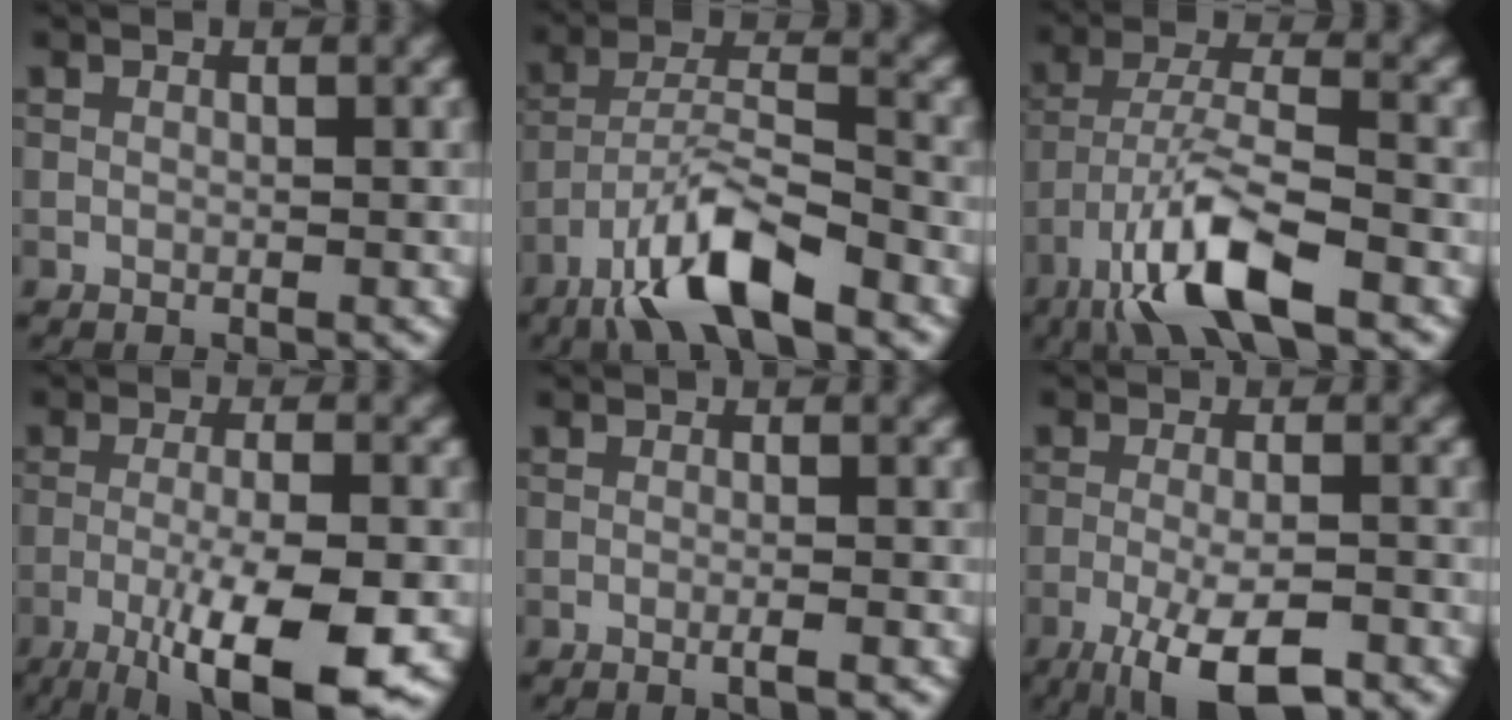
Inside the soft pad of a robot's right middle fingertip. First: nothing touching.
{"total": 8.2, "force": [-5.5, 1.9, 5.8], "torque": [-0.104, 0.007, -0.106]}
{"total": 9.1, "force": [-5.4, 2.1, 7.0], "torque": [-0.129, 0.005, -0.108]}
{"total": 10.2, "force": [-4.8, 2.4, 8.7], "torque": [-0.143, -0.010, -0.081]}
{"total": 1.4, "force": [-0.4, 0.3, 1.3], "torque": [-0.015, -0.003, -0.012]}
{"total": 6.8, "force": [-4.0, 1.8, 5.2], "torque": [-0.095, -0.003, -0.072]}